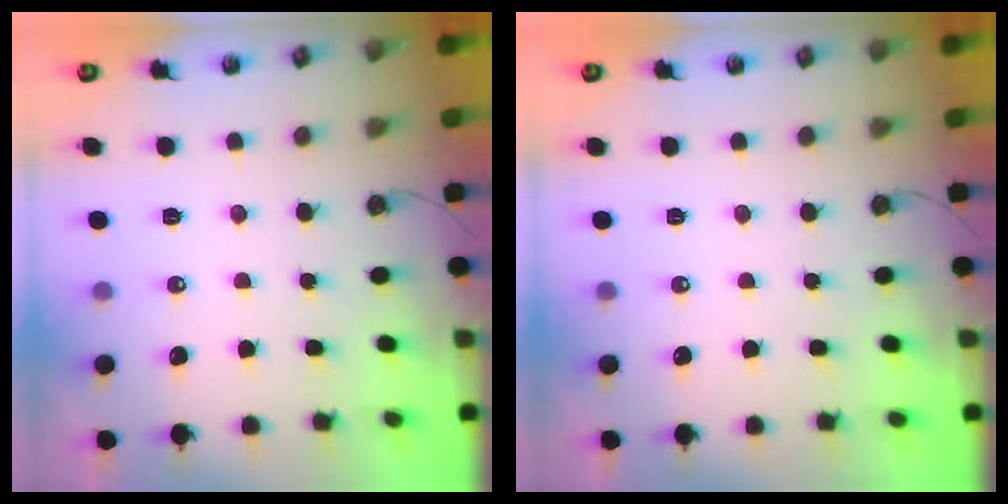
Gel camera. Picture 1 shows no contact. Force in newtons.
{"total": 0.0}